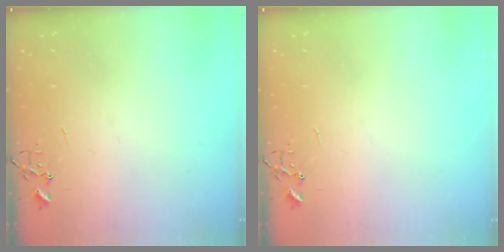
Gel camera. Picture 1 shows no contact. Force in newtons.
{"total": 0.0}